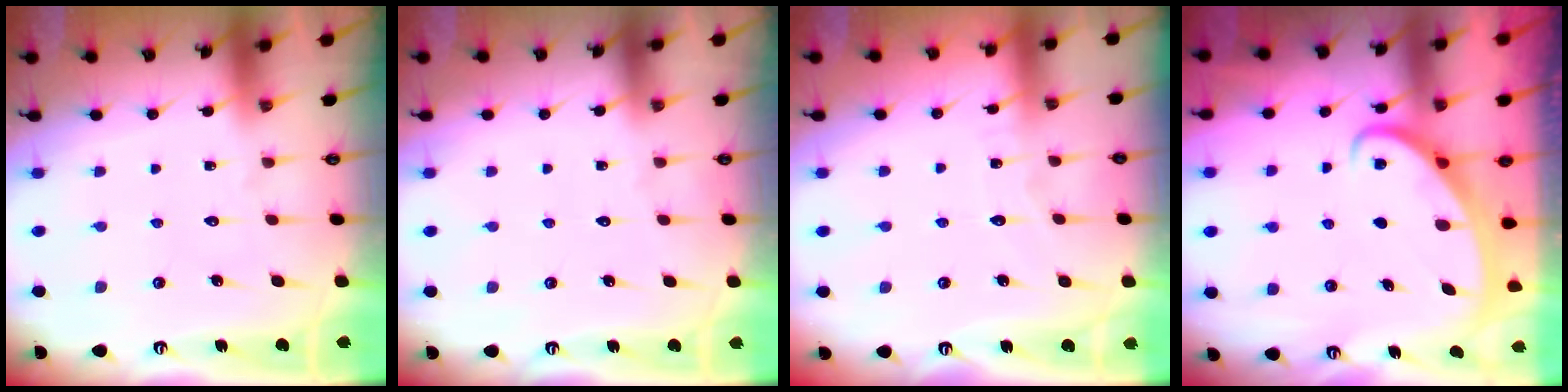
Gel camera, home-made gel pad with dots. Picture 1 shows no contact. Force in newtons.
{"total": 0.0}
{"total": 3.7, "press": 3.7, "slide": 0.3}
{"total": 2.4, "press": 2.4, "slide": 0.4}